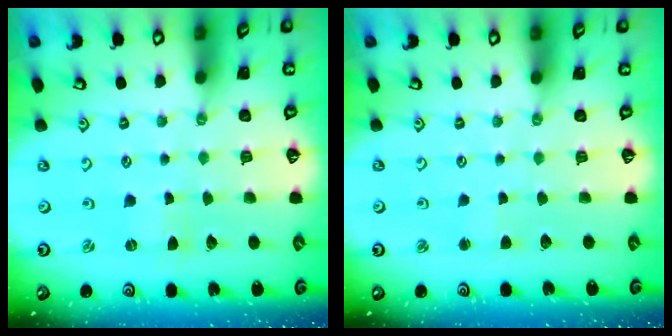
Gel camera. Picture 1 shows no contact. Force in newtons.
{"total": 1.3, "press": 1.3, "slide": 0.2}